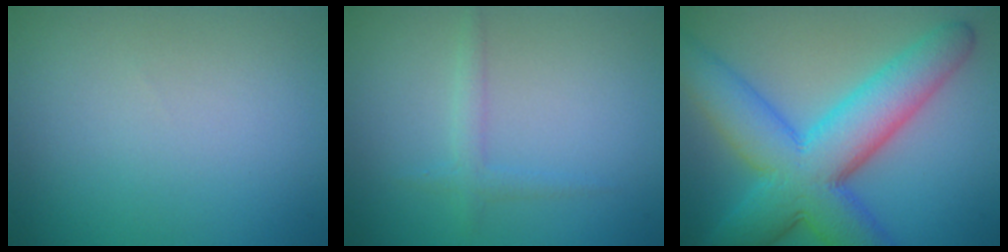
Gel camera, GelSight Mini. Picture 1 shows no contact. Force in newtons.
{"total": 1.4, "press": 1.4, "slide": 0.0}
{"total": 10.8, "press": 10.8, "slide": 0.1}